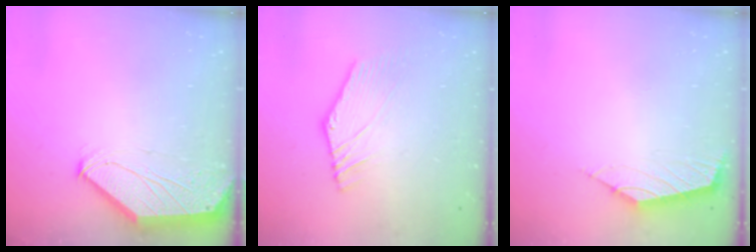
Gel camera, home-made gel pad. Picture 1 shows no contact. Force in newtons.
{"total": 2.7, "press": 2.7, "slide": 0.3}
{"total": 2.6, "press": 2.5, "slide": 0.6}